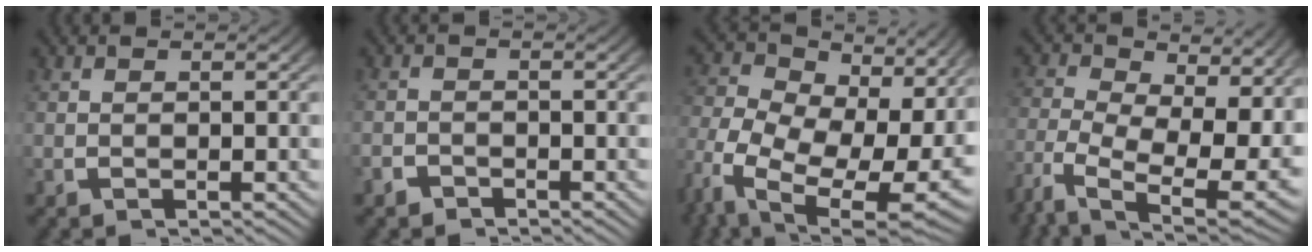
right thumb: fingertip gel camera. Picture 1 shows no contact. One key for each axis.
{"total": 2.2, "fx": -2.0, "fy": 0.6, "fz": -0.5, "tx": -0.005, "ty": -0.014, "tz": -0.033}
{"total": 12.0, "fx": -3.2, "fy": 7.6, "fz": 8.7, "tx": -0.180, "ty": -0.072, "tz": -0.029}
{"total": 9.7, "fx": -3.6, "fy": 5.2, "fz": 7.3, "tx": -0.136, "ty": -0.055, "tz": -0.046}